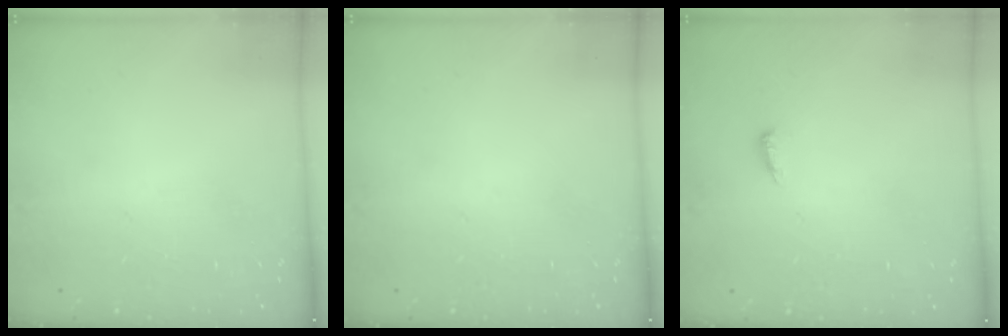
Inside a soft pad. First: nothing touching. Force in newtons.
{"total": 0.0}
{"total": 4.6, "press": 4.5, "slide": 0.9}